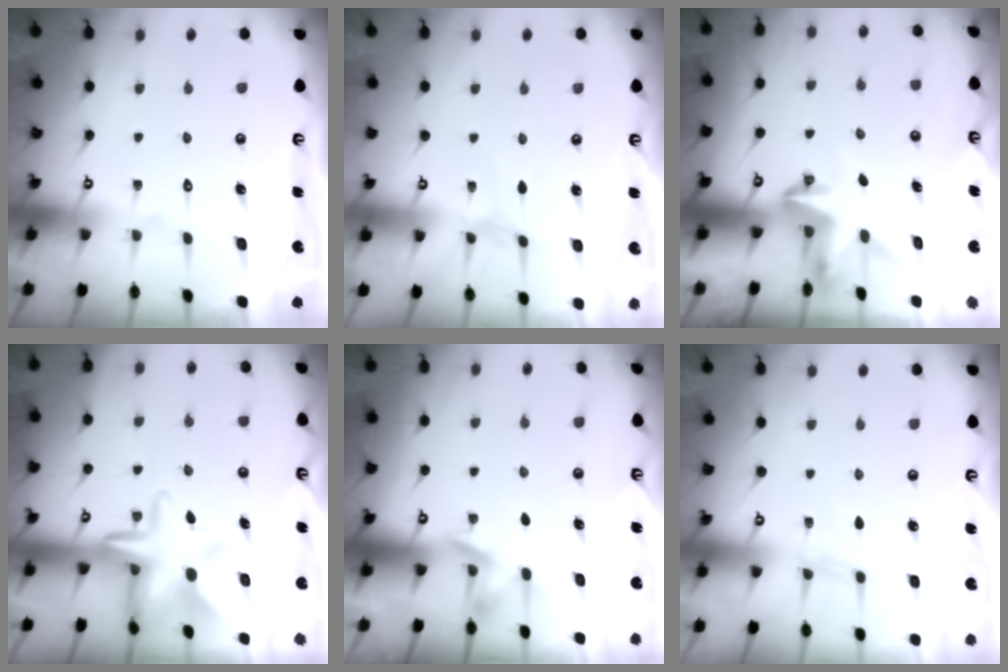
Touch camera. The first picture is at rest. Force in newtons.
{"total": 2.3, "press": 2.3, "slide": 0.4}
{"total": 3.6, "press": 3.6, "slide": 0.3}
{"total": 10.7, "press": 10.4, "slide": 2.1}
{"total": 4.1, "press": 3.8, "slide": 1.5}
{"total": 3.9, "press": 3.9, "slide": 0.5}